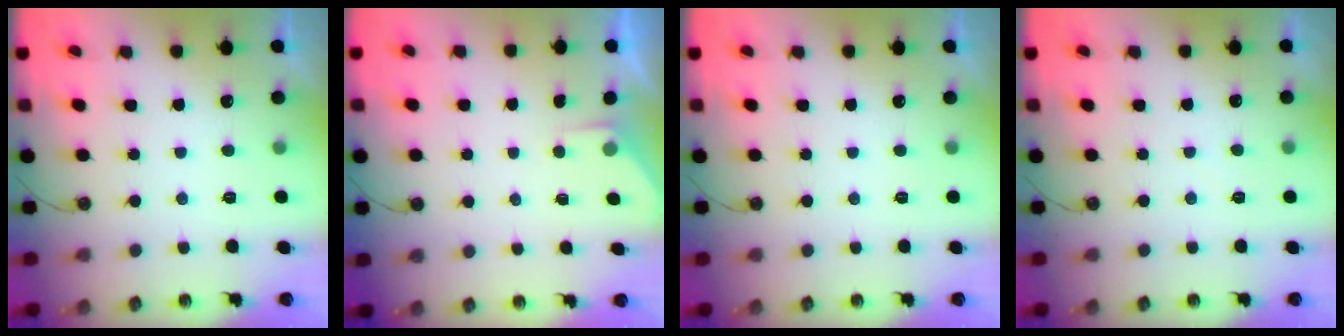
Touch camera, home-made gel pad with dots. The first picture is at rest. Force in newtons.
{"total": 1.4, "press": 1.3, "slide": 0.2}
{"total": 0.0}
{"total": 1.2, "press": 1.2, "slide": 0.3}